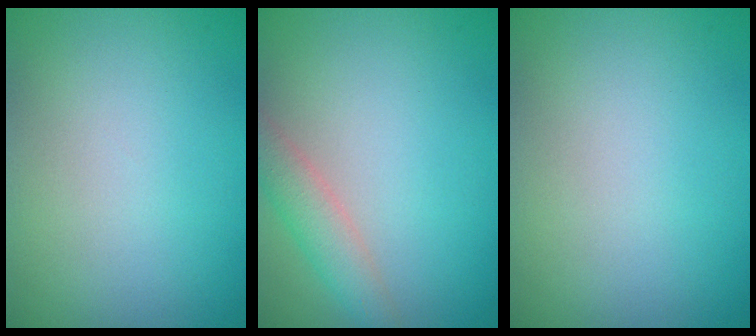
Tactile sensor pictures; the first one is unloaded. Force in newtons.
{"total": 2.9, "press": 2.9, "slide": 0.1}
{"total": 0.0}